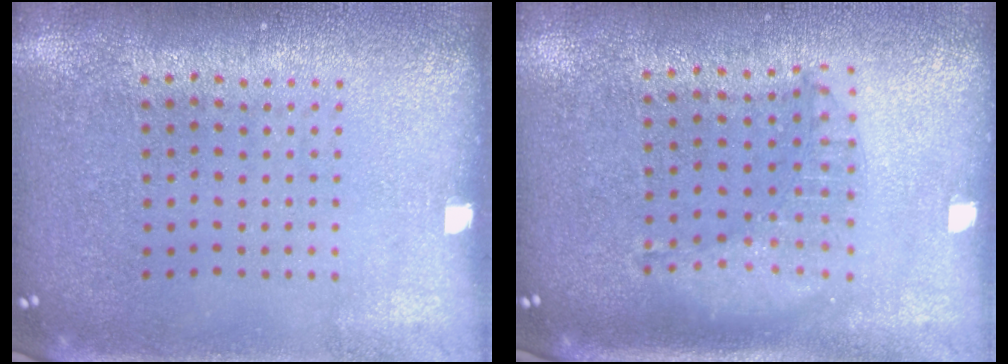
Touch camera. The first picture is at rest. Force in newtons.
{"total": 1.2, "press": 1.2, "slide": 0.3}